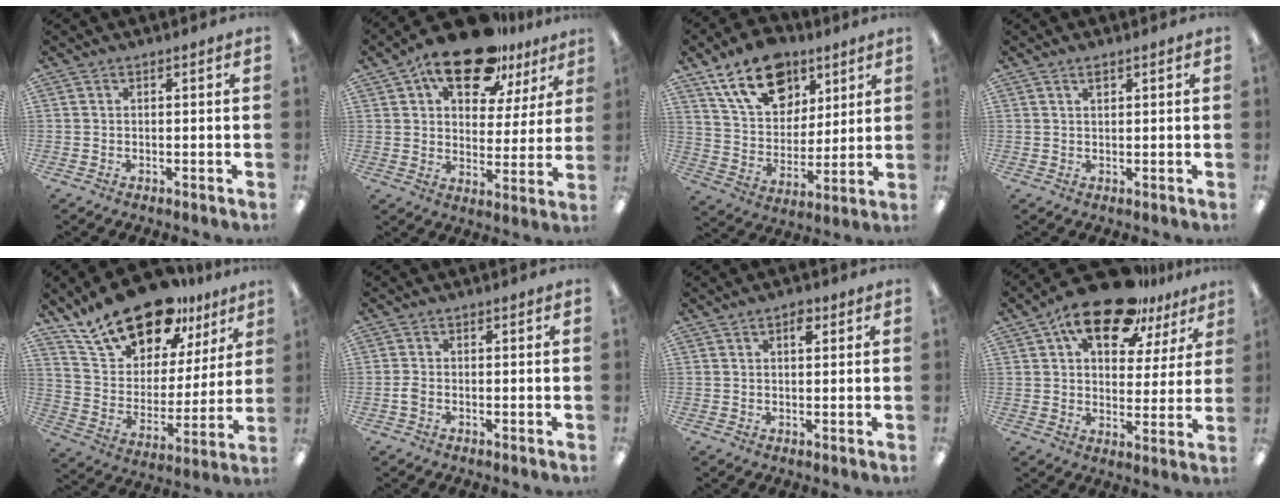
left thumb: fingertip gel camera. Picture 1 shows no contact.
{"total": 17.3, "force": [12.0, 8.1, 9.6], "torque": [-0.152, -0.062, 0.207]}
{"total": 17.8, "force": [10.4, 11.4, 8.8], "torque": [-0.150, -0.038, 0.192]}
{"total": 1.6, "force": [1.1, 0.7, 1.0], "torque": [-0.014, -0.003, 0.017]}
{"total": 19.8, "force": [15.6, 9.2, 8.1], "torque": [-0.148, -0.103, 0.280]}
{"total": 1.7, "force": [-0.7, 1.1, 1.2], "torque": [-0.028, 0.001, -0.015]}
{"total": 3.1, "force": [1.7, 1.6, 2.0], "torque": [-0.019, -0.005, 0.024]}
{"total": 15.6, "force": [10.9, 6.7, 8.8], "torque": [-0.150, -0.054, 0.191]}